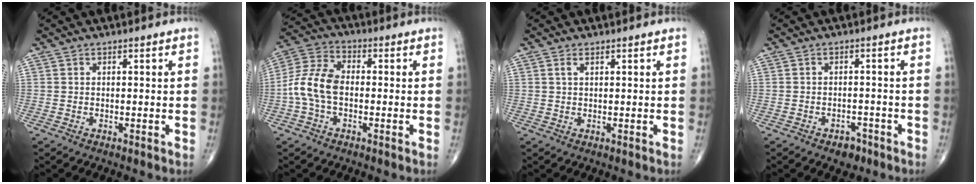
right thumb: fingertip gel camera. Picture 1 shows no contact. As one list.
[{"total": 9.4, "force": [-1.5, 5.8, 7.3], "torque": [-0.151, 0.030, -0.039]}, {"total": 1.3, "force": [0.7, 0.5, 0.9], "torque": [-0.023, 0.005, 0.014]}, {"total": 3.3, "force": [-2.1, 2.1, 1.4], "torque": [-0.009, 0.015, -0.025]}]